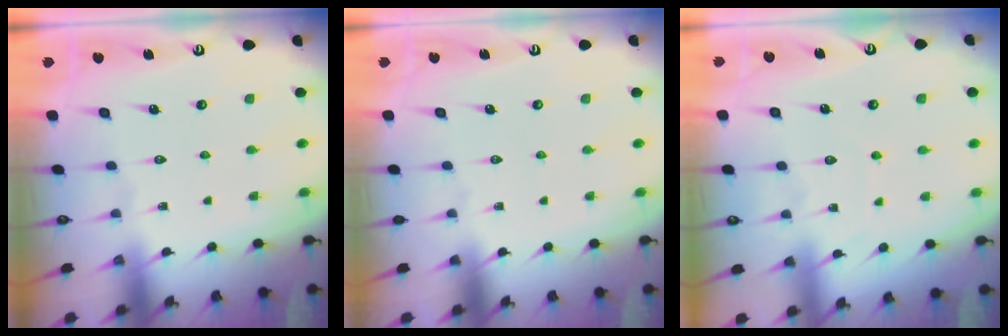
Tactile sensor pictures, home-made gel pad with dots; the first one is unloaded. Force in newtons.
{"total": 0.0}
{"total": 4.4, "press": 4.3, "slide": 0.6}